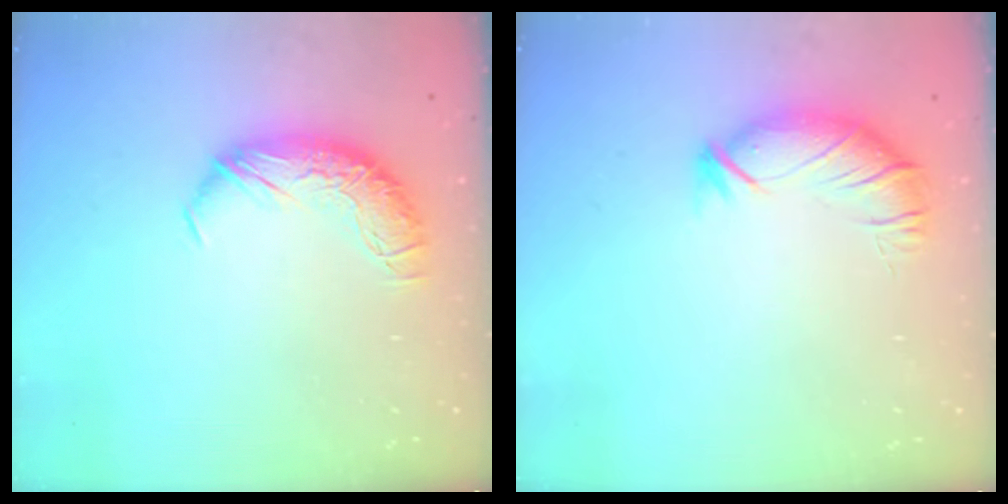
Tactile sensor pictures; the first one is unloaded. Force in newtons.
{"total": 3.1, "press": 2.4, "slide": 2.0}